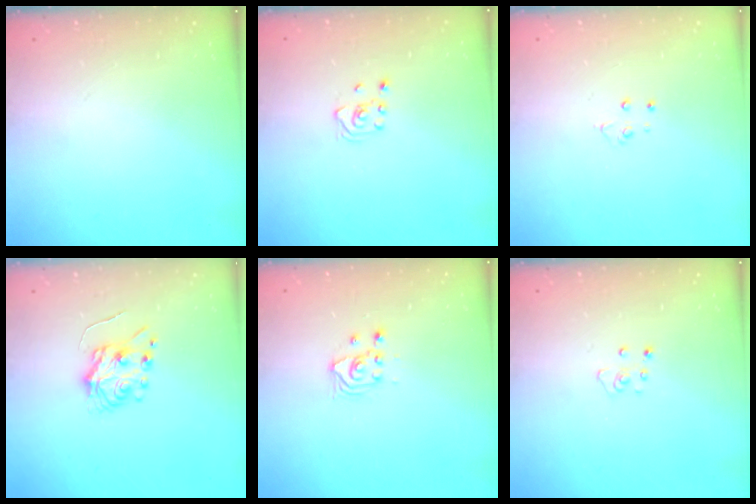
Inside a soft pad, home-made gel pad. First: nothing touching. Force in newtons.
{"total": 2.8, "press": 2.6, "slide": 1.0}
{"total": 3.2, "press": 3.2, "slide": 0.3}
{"total": 6.0, "press": 6.0, "slide": 0.6}
{"total": 3.4, "press": 3.4, "slide": 0.4}
{"total": 2.8, "press": 2.8, "slide": 0.2}